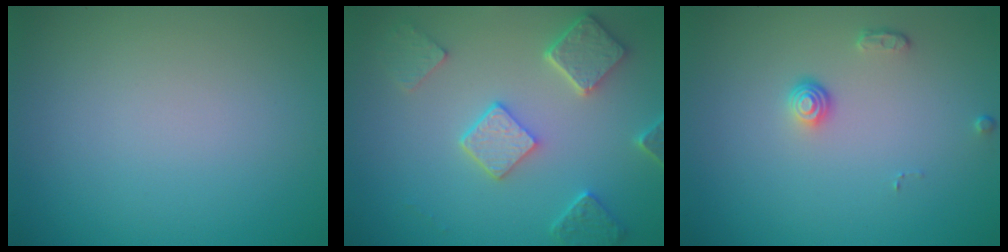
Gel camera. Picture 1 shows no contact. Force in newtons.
{"total": 5.2, "press": 4.0, "slide": 3.2}
{"total": 1.3, "press": 1.0, "slide": 0.9}